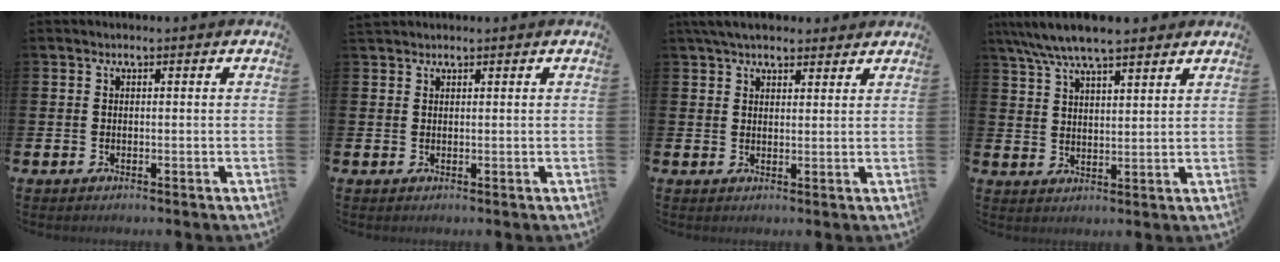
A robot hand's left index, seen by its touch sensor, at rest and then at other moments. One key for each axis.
{"total": 1.1, "fx": 1.0, "fy": 0.3, "fz": 0.0, "tx": 0.015, "ty": -0.003, "tz": 0.016}
{"total": 4.8, "fx": 4.3, "fy": 1.7, "fz": 1.4, "tx": -0.039, "ty": -0.007, "tz": 0.080}
{"total": 7.2, "fx": 6.6, "fy": 1.1, "fz": 2.7, "tx": -0.070, "ty": -0.019, "tz": 0.120}